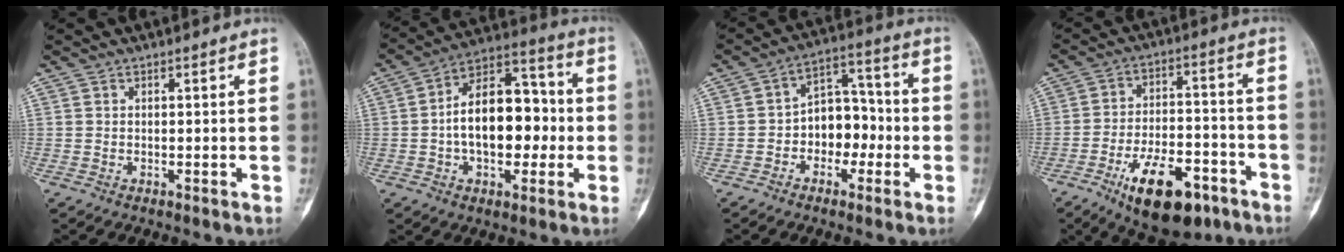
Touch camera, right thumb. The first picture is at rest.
{"total": 16.8, "force": [-1.2, 10.1, 13.4], "torque": [-0.183, 0.041, -0.027]}
{"total": 9.2, "force": [-2.1, 6.7, 5.9], "torque": [-0.048, 0.044, -0.047]}
{"total": 18.9, "force": [-10.7, 8.5, 13.0], "torque": [-0.194, 0.068, -0.166]}